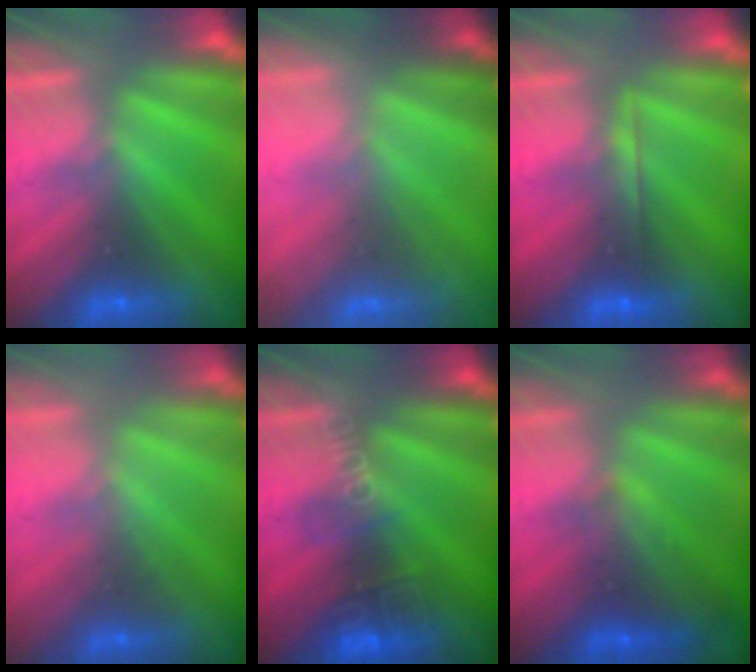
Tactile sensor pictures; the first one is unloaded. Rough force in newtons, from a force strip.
{"total": 7.7}
{"total": 1.8}
{"total": 2.2}
{"total": 2.6}
{"total": 2.1}